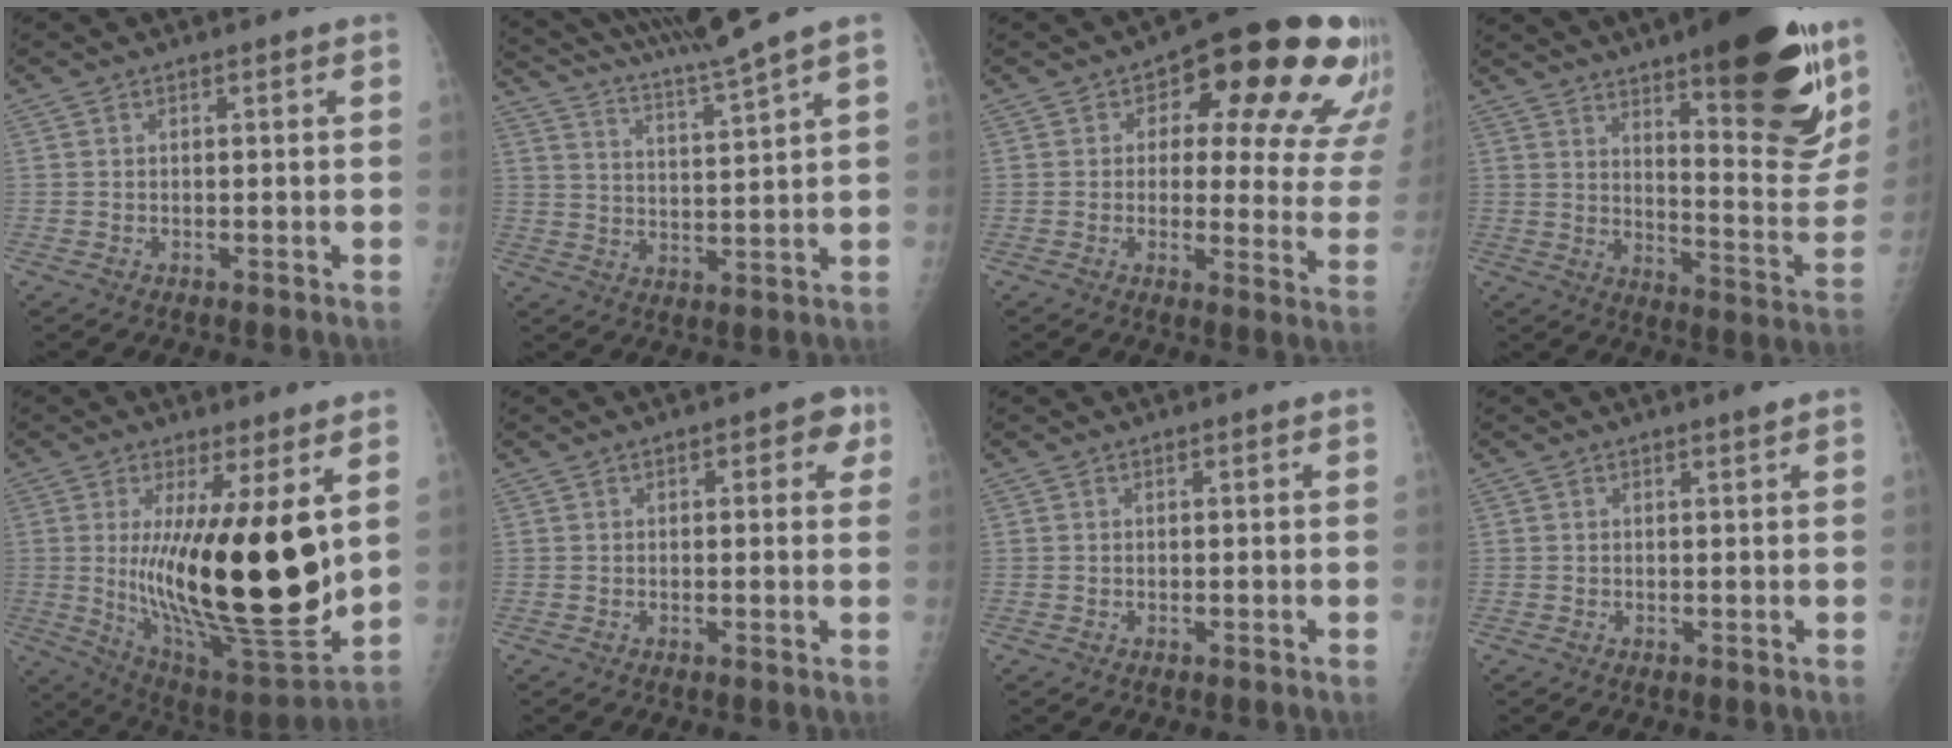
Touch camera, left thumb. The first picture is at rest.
{"total": 12.4, "force": [10.8, -2.4, 5.6], "torque": [-0.094, -0.064, 0.187]}
{"total": 21.1, "force": [9.6, 9.5, 16.2], "torque": [-0.152, -0.018, 0.114]}
{"total": 26.3, "force": [15.7, 6.6, 20.0], "torque": [-0.242, -0.081, 0.228]}
{"total": 23.5, "force": [3.2, 6.2, 22.5], "torque": [-0.367, -0.079, 0.070]}
{"total": 4.3, "force": [1.7, 2.1, 3.3], "torque": [-0.016, 0.001, 0.012]}
{"total": 0.0}
{"total": 0.9, "force": [0.6, -0.1, 0.6], "torque": [-0.012, -0.005, 0.012]}